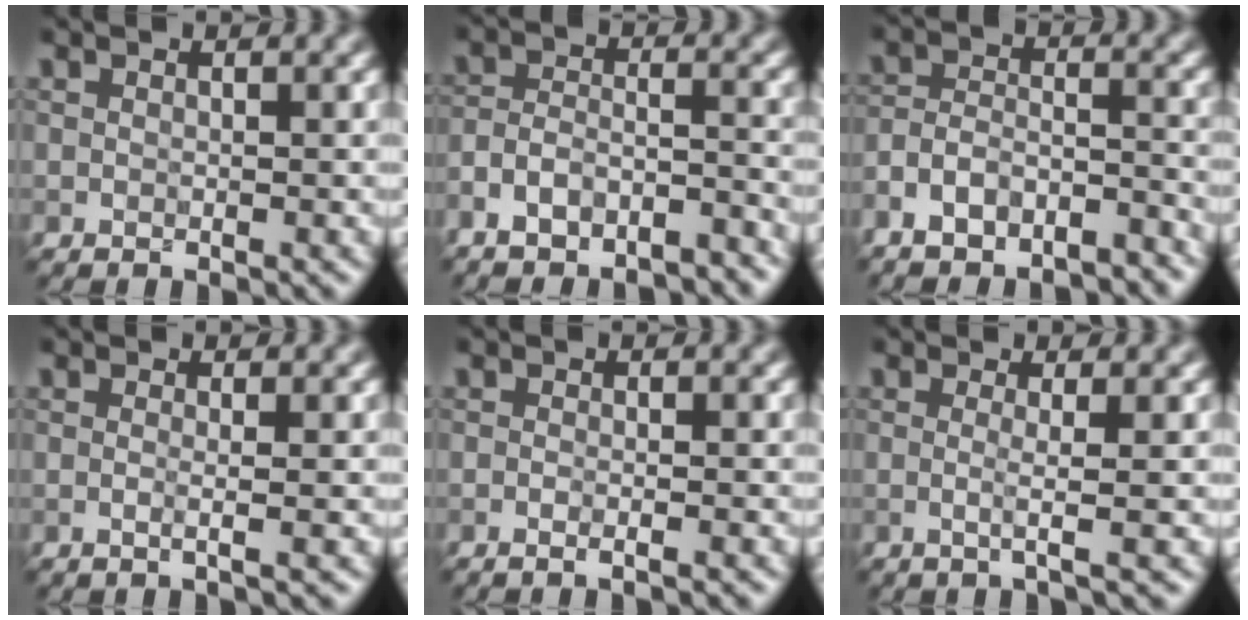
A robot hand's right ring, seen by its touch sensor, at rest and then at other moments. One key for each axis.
{"total": 6.4, "fx": -5.6, "fy": 2.2, "fz": 2.3, "tx": -0.036, "ty": 0.002, "tz": -0.097}
{"total": 6.6, "fx": -5.7, "fy": 2.5, "fz": 2.3, "tx": -0.037, "ty": 0.001, "tz": -0.101}
{"total": 2.9, "fx": 0.6, "fy": 1.6, "fz": 2.3, "tx": -0.004, "ty": 0.006, "tz": -0.023}
{"total": 2.1, "fx": -1.0, "fy": 0.9, "fz": 1.7, "tx": -0.005, "ty": 0.002, "tz": -0.029}
{"total": 2.0, "fx": 0.0, "fy": 0.6, "fz": 1.9, "tx": -0.031, "ty": -0.002, "tz": -0.015}